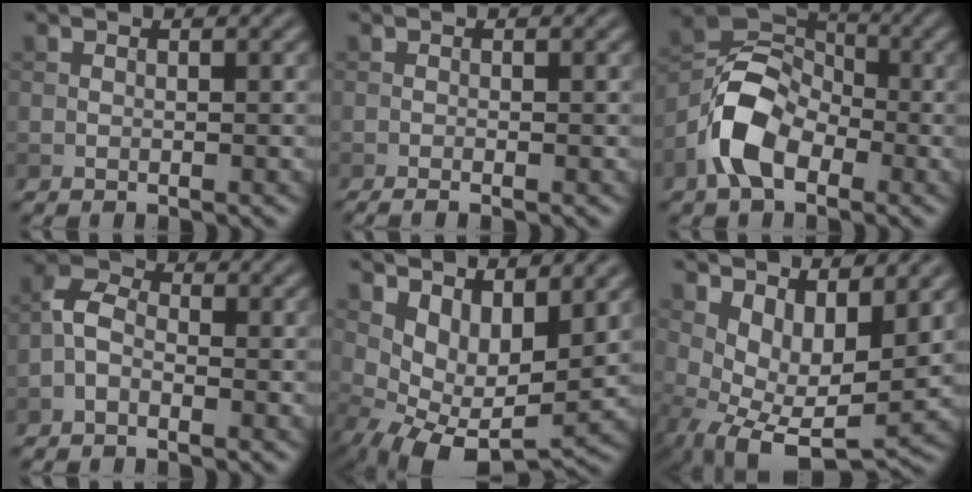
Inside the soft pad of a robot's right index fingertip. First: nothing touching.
{"total": 1.4, "force": [-0.8, 0.3, 1.2], "torque": [-0.017, -0.003, -0.017]}
{"total": 7.3, "force": [-3.2, 4.8, 4.5], "torque": [-0.084, 0.004, -0.068]}
{"total": 2.6, "force": [-1.2, 1.7, 1.7], "torque": [-0.032, 0.012, -0.033]}
{"total": 6.5, "force": [1.9, 3.6, 5.0], "torque": [-0.086, -0.018, 0.044]}
{"total": 7.4, "force": [2.2, 4.0, 5.8], "torque": [-0.101, -0.018, 0.049]}